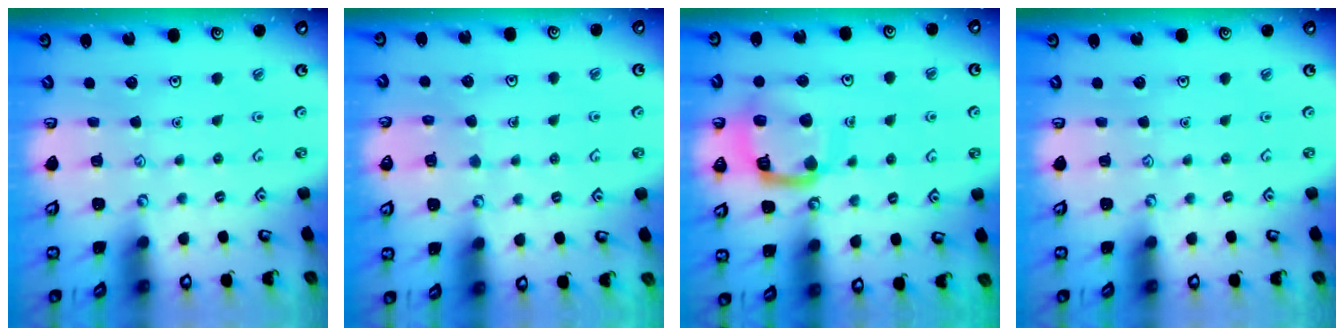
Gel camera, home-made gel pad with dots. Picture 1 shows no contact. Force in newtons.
{"total": 4.7, "press": 4.6, "slide": 0.4}
{"total": 14.3, "press": 14.3, "slide": 1.5}
{"total": 0.0}